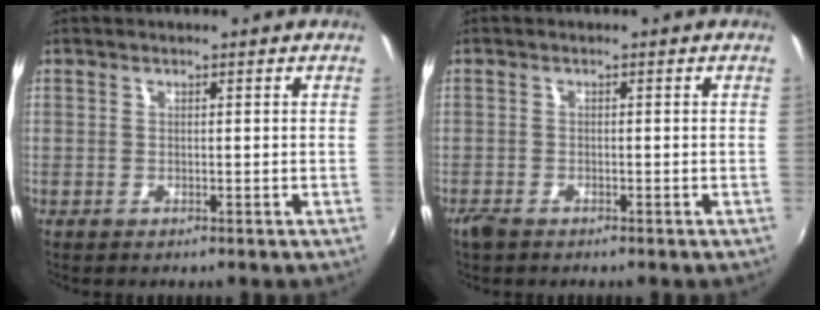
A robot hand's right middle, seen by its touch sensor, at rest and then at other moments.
{"total": 2.1, "force": [-1.7, 0.9, 0.9], "torque": [-0.024, -0.006, -0.033]}